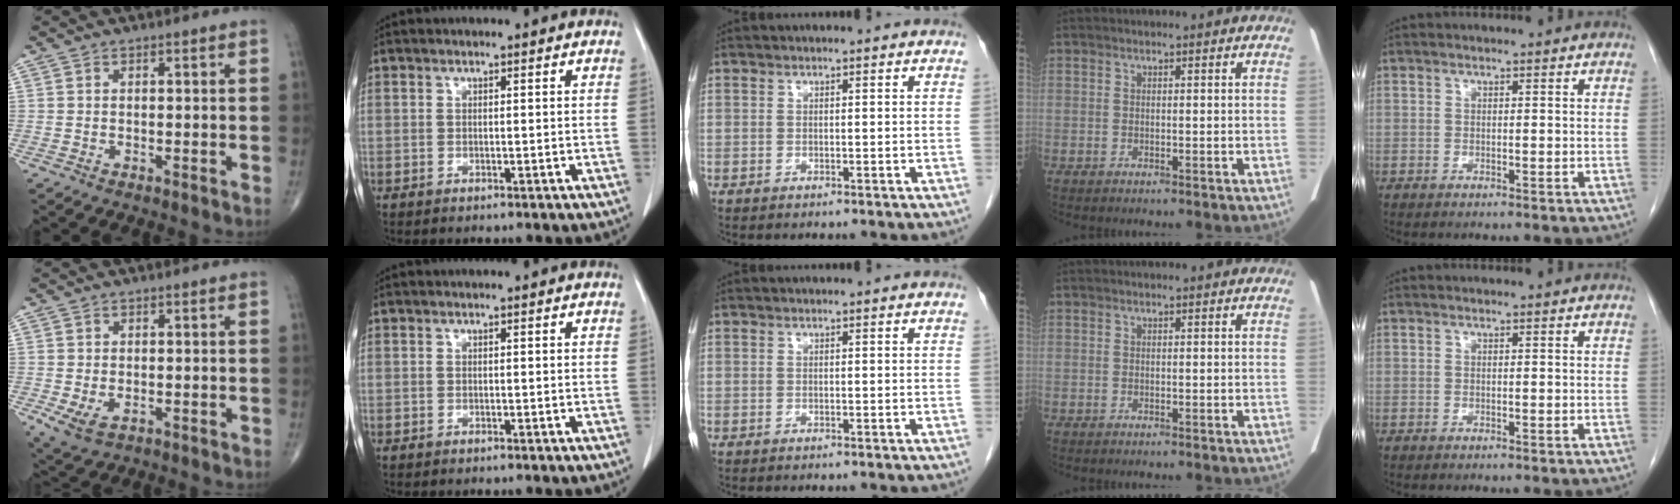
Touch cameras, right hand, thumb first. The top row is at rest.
{"thumb": {"total": 4.5, "force": [-1.3, 2.8, 3.3], "torque": [-0.064, -0.007, -0.015]}}